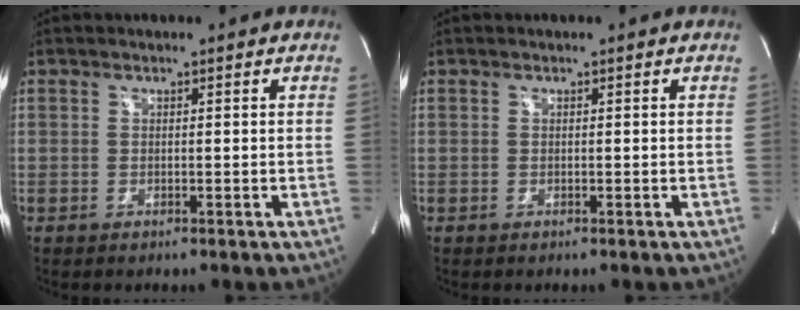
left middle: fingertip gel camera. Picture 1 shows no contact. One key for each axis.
{"total": 0.0}